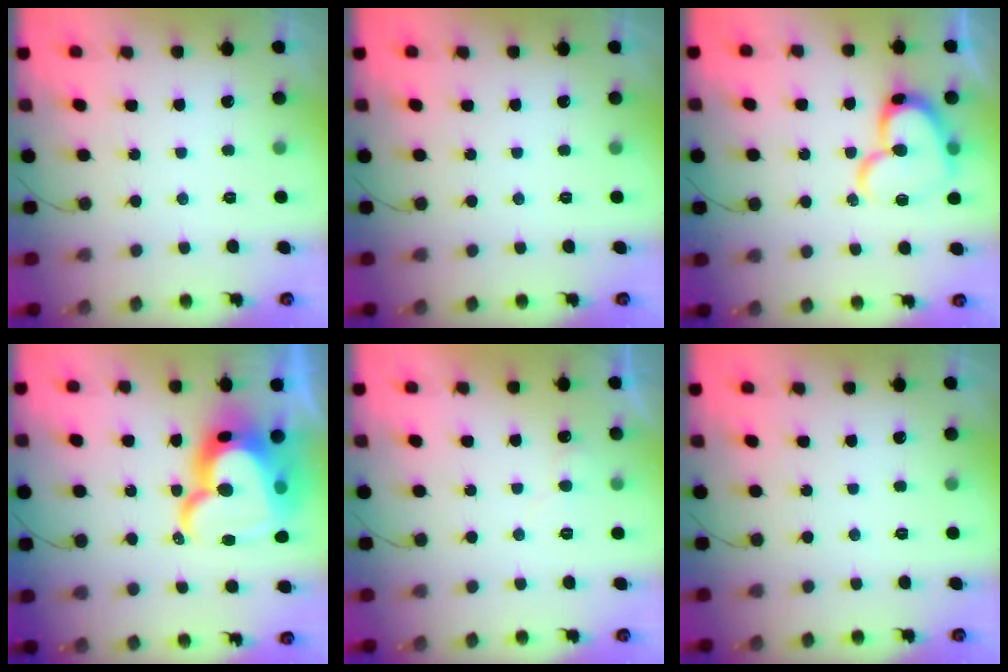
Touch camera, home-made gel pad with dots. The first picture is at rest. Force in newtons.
{"total": 0.0}
{"total": 16.3, "press": 16.3, "slide": 1.3}
{"total": 26.1, "press": 26.0, "slide": 2.7}
{"total": 5.1, "press": 5.0, "slide": 0.5}
{"total": 0.0}